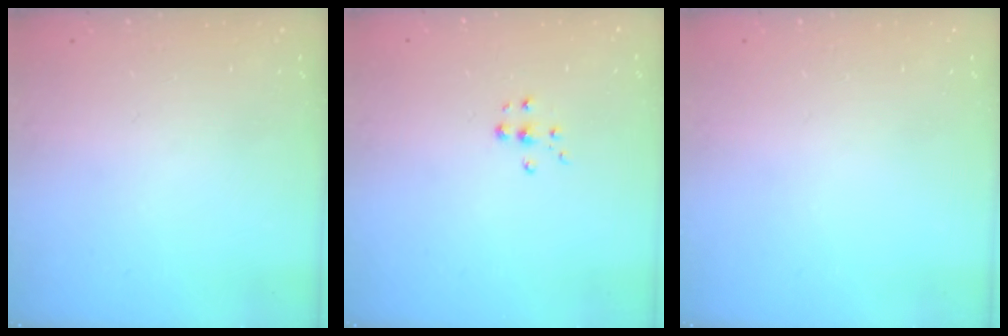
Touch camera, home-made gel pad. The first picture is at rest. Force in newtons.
{"total": 5.3, "press": 5.3, "slide": 0.4}
{"total": 0.0}